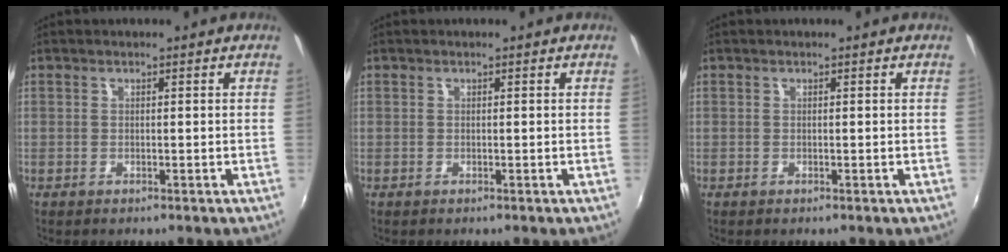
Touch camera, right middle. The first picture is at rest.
{"total": 0.0}
{"total": 0.0}